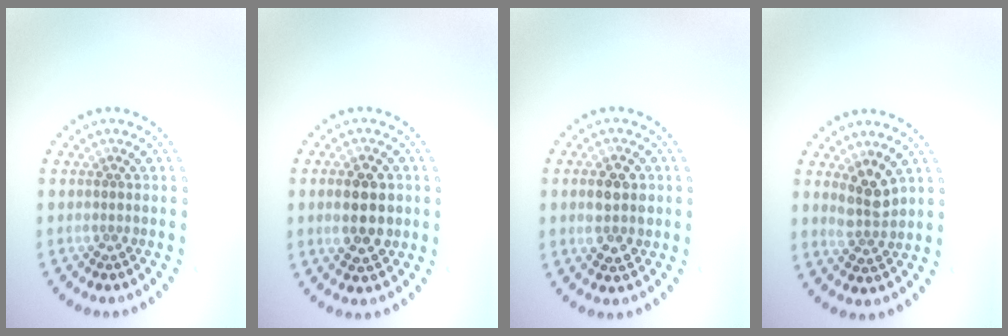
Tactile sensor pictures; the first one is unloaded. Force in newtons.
{"total": 4.5, "press": 4.5, "slide": 0.2}
{"total": 3.1, "press": 3.1, "slide": 0.1}
{"total": 2.6, "press": 2.4, "slide": 1.1}